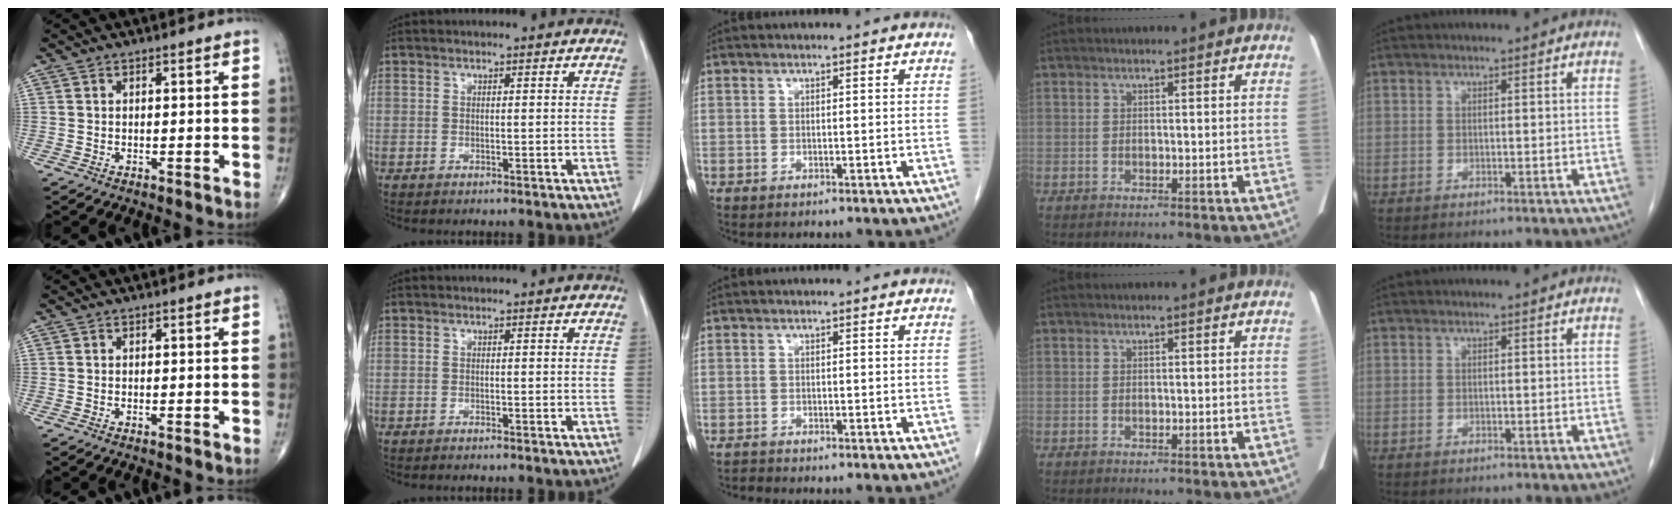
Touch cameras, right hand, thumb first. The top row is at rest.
{"index": {"total": 1.1, "force": [-0.9, -0.1, 0.5], "torque": [-0.009, 0.000, -0.012]}, "middle": {"total": 0.6, "force": [-0.6, 0.0, -0.2], "torque": [-0.004, -0.005, -0.013]}}